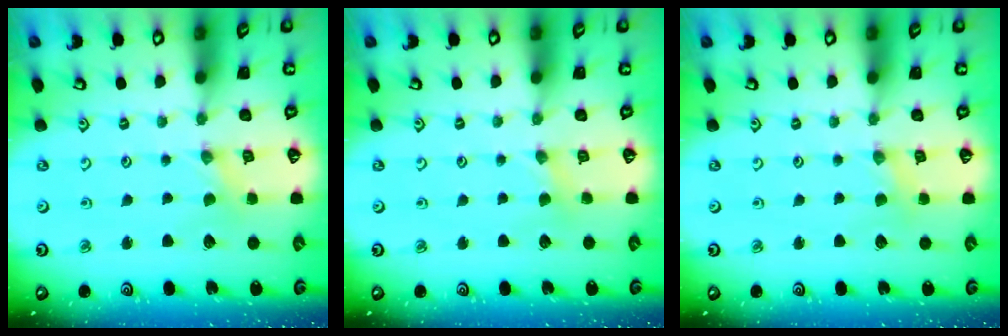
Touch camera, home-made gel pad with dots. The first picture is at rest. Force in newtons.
{"total": 2.3, "press": 2.3, "slide": 0.3}
{"total": 1.7, "press": 1.7, "slide": 0.3}